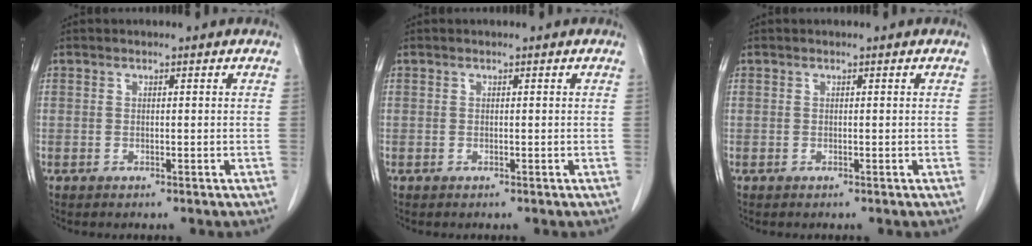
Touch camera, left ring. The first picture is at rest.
{"total": 0.0}
{"total": 0.0}